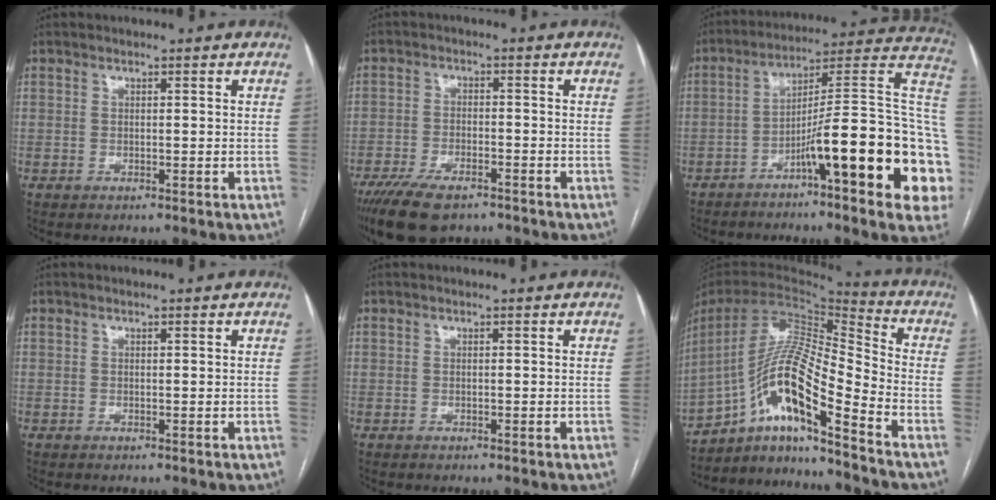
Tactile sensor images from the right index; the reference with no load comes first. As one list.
[{"total": 9.6, "force": [-7.1, 3.2, 5.5], "torque": [-0.098, -0.014, -0.121]}, {"total": 23.5, "force": [-7.1, 2.0, 22.3], "torque": [-0.226, 0.033, -0.104]}, {"total": 0.0}, {"total": 0.0}, {"total": 16.3, "force": [-10.4, 1.1, 12.6], "torque": [-0.243, 0.011, -0.186]}]